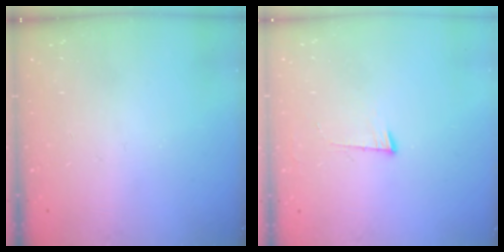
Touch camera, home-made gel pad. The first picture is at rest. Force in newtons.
{"total": 4.3, "press": 4.2, "slide": 0.5}